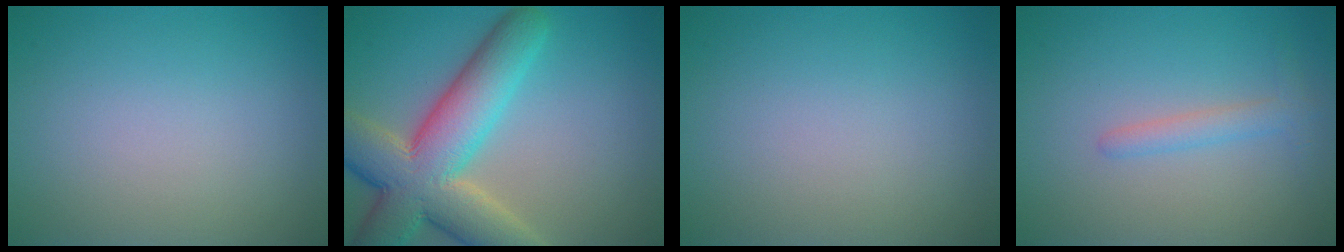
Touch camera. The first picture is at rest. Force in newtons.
{"total": 10.8, "press": 10.8, "slide": 0.7}
{"total": 0.0}
{"total": 1.7, "press": 1.7, "slide": 0.1}